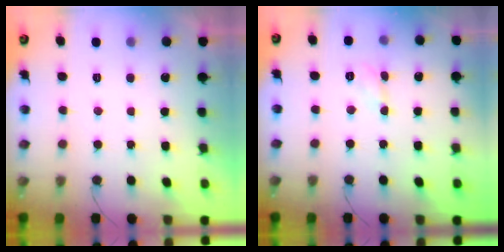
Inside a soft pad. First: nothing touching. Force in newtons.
{"total": 3.1, "press": 3.0, "slide": 0.4}